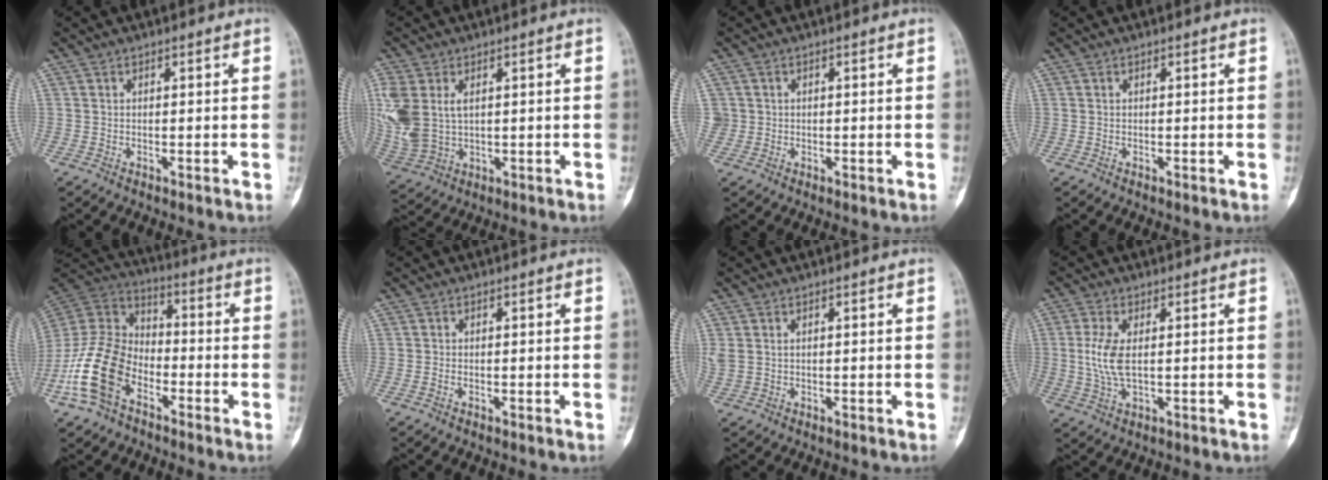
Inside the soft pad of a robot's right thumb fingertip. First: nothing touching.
{"total": 13.9, "force": [2.6, 9.6, 9.7], "torque": [-0.258, -0.002, 0.069]}
{"total": 1.7, "force": [0.3, 1.7, 0.1], "torque": [0.011, 0.004, 0.004]}
{"total": 0.0}
{"total": 16.4, "force": [-7.3, 10.6, 10.1], "torque": [-0.198, 0.053, -0.152]}
{"total": 0.6, "force": [-0.3, 0.4, 0.4], "torque": [-0.008, 0.003, -0.006]}
{"total": 2.2, "force": [0.6, 1.4, 1.5], "torque": [-0.051, 0.011, 0.021]}
{"total": 6.2, "force": [0.5, 2.6, 5.5], "torque": [-0.135, -0.004, 0.011]}